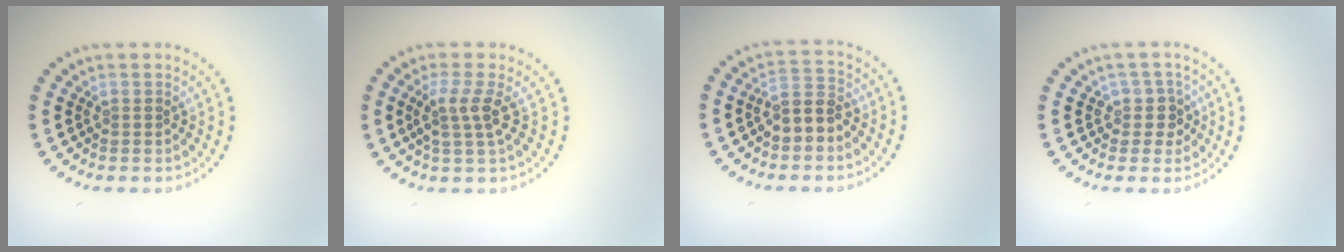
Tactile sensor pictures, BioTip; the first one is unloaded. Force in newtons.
{"total": 2.6, "press": 2.0, "slide": 1.6}
{"total": 2.9, "press": 2.7, "slide": 1.1}
{"total": 2.0, "press": 1.5, "slide": 1.3}